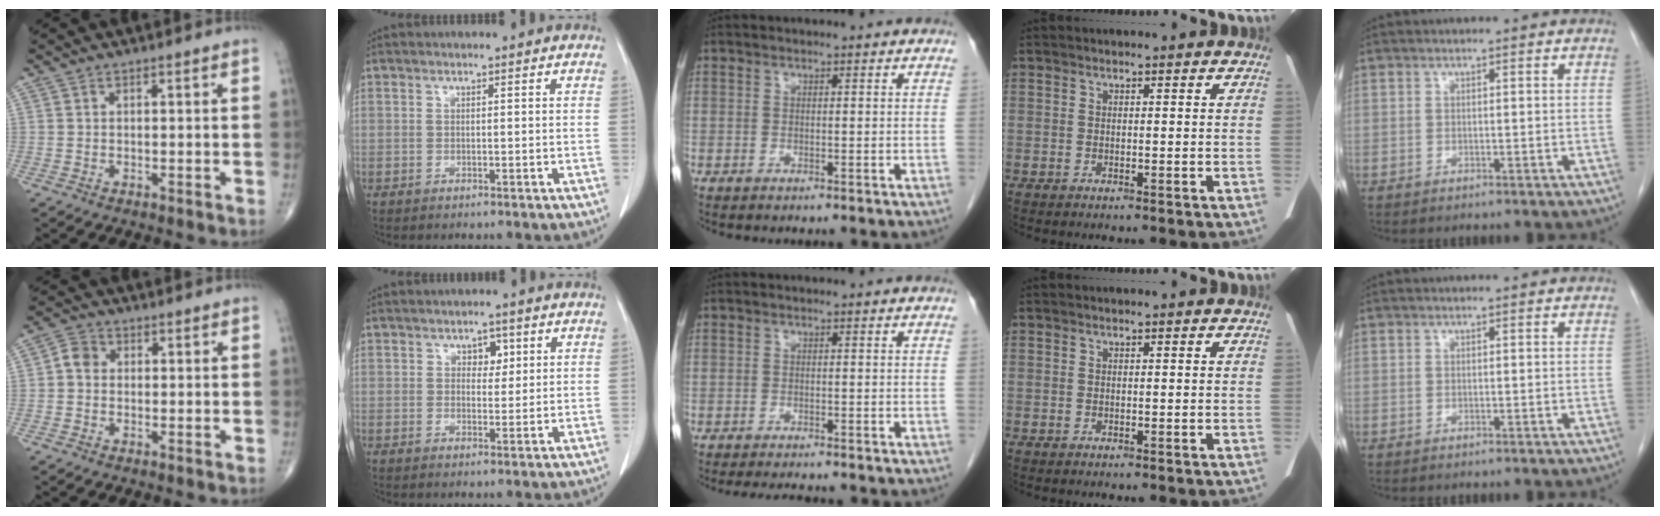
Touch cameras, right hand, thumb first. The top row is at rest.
{"thumb": {"total": 3.1, "force": [0.0, 2.7, 1.6], "torque": [-0.018, 0.009, -0.007]}, "index": {"total": 2.7, "force": [1.2, 1.8, 1.6], "torque": [-0.013, 0.001, 0.015]}, "middle": {"total": 3.9, "force": [-3.5, 0.4, 1.6], "torque": [-0.022, -0.011, -0.051]}}